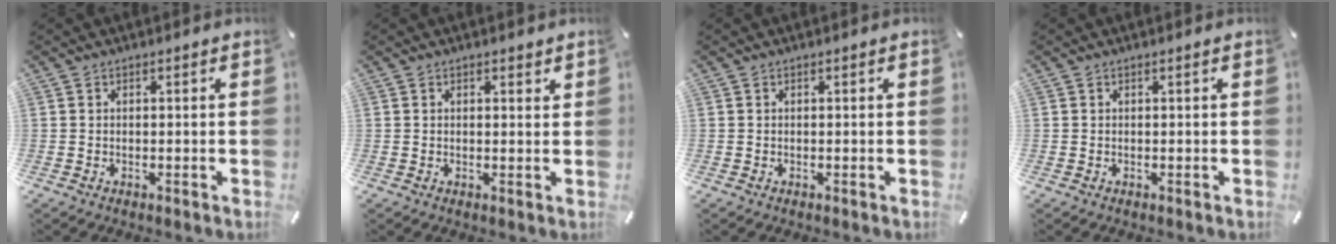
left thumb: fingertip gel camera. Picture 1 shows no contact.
{"total": 1.0, "force": [0.6, 0.6, 0.5], "torque": [-0.002, -0.002, 0.009]}
{"total": 0.0}
{"total": 0.0}